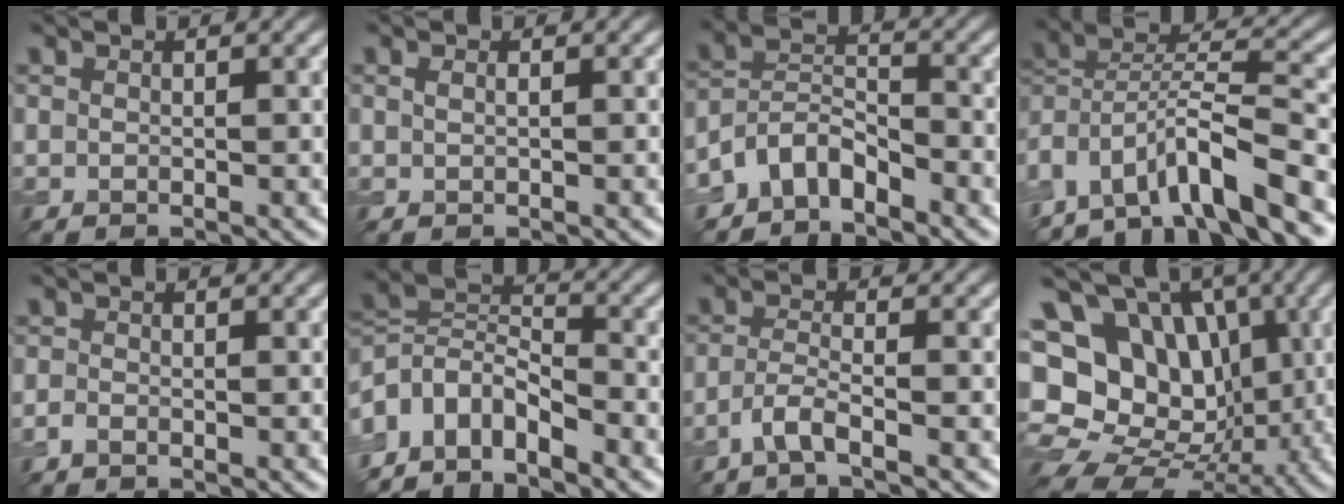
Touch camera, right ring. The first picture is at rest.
{"total": 0.5, "force": [0.3, 0.2, 0.4], "torque": [-0.010, 0.002, 0.005]}
{"total": 4.2, "force": [-3.3, 2.0, 1.7], "torque": [-0.027, 0.006, -0.075]}
{"total": 10.5, "force": [-7.5, 2.3, 7.0], "torque": [-0.104, 0.019, -0.135]}
{"total": 0.9, "force": [-0.8, 0.3, 0.3], "torque": [-0.007, -0.006, -0.017]}
{"total": 6.3, "force": [-4.4, 3.0, 3.4], "torque": [-0.055, 0.002, -0.097]}
{"total": 2.6, "force": [-1.6, 0.4, 2.0], "torque": [-0.041, 0.002, -0.042]}
{"total": 17.7, "force": [4.0, 14.6, 9.1], "torque": [-0.205, 0.045, 0.055]}